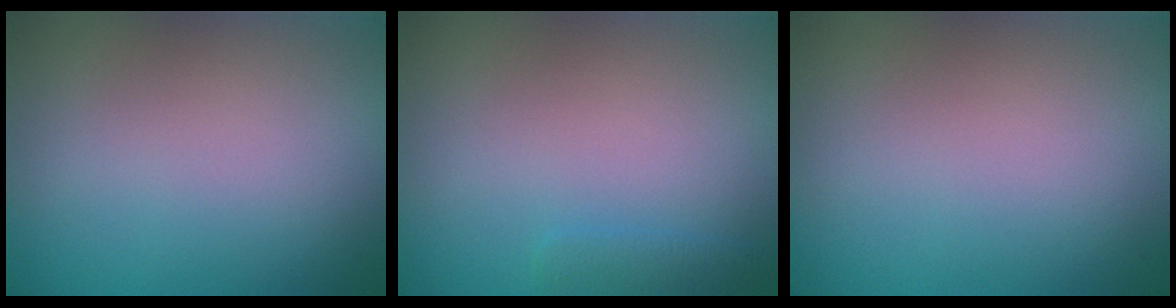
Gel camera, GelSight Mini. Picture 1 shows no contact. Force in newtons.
{"total": 0.9, "press": 0.9, "slide": 0.0}
{"total": 0.0}